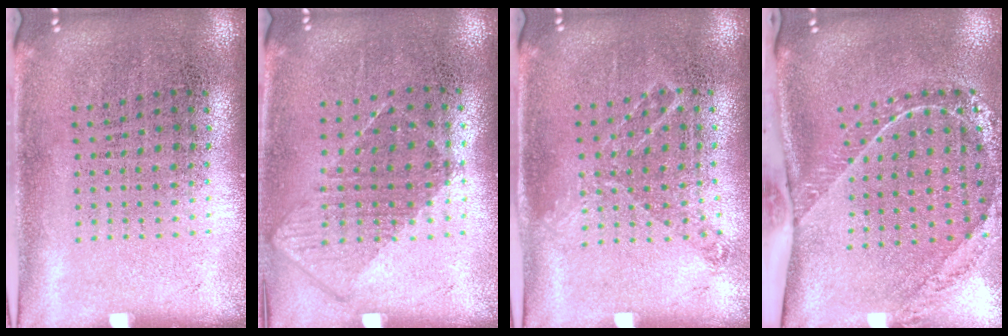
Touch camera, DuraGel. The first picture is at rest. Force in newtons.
{"total": 0.9, "press": 0.7, "slide": 0.4}
{"total": 1.0, "press": 0.9, "slide": 0.3}
{"total": 1.8, "press": 1.5, "slide": 1.1}